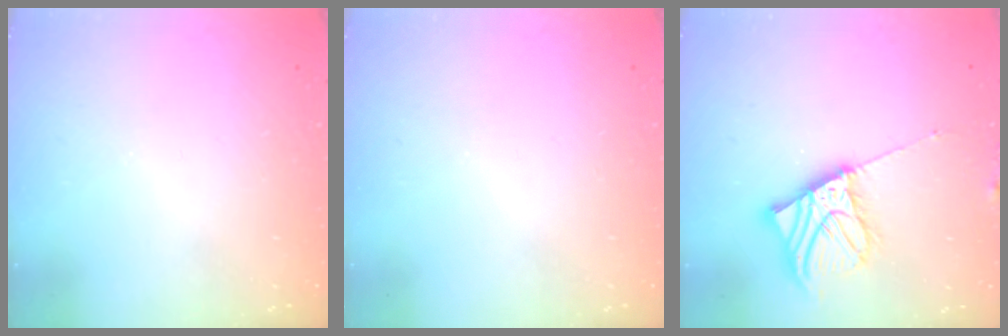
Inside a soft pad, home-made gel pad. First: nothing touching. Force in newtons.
{"total": 0.0}
{"total": 9.7, "press": 9.5, "slide": 1.7}